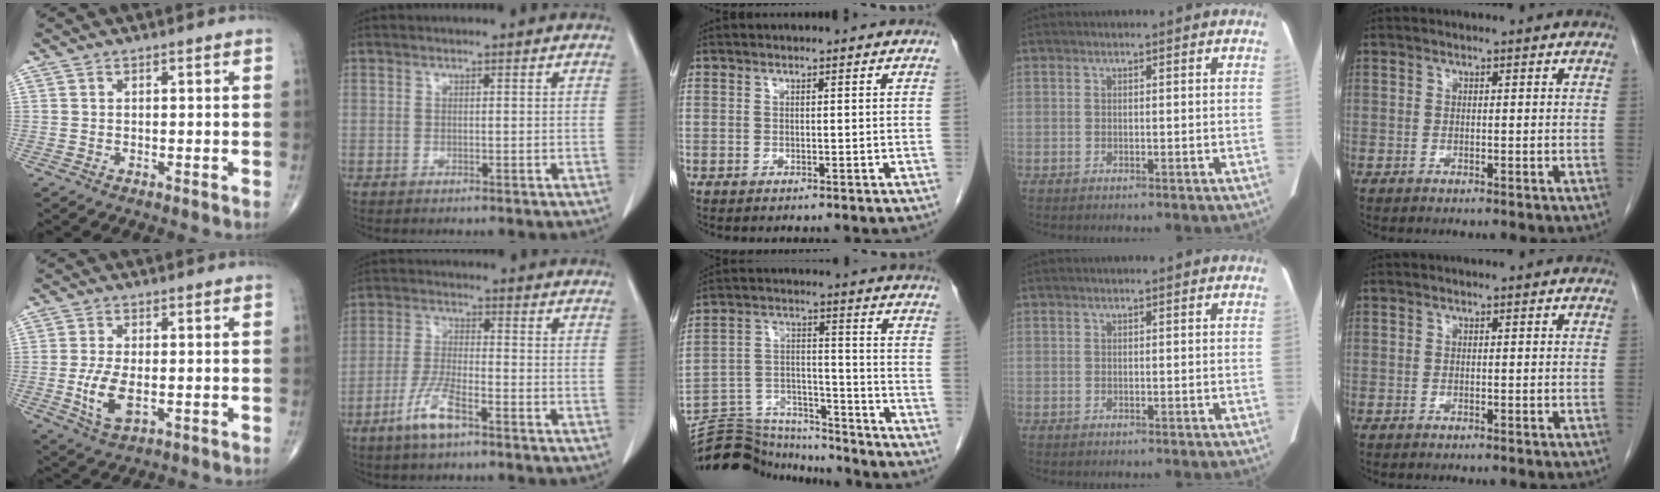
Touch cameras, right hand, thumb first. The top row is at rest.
{"thumb": {"total": 6.5, "force": [-1.1, 3.1, 5.6], "torque": [-0.115, -0.006, -0.015]}, "index": {"total": 6.4, "force": [-4.0, 1.1, 4.8], "torque": [-0.103, -0.006, -0.078]}, "middle": {"total": 14.5, "force": [-14.2, 2.4, 1.2], "torque": [-0.024, 0.037, -0.228]}}